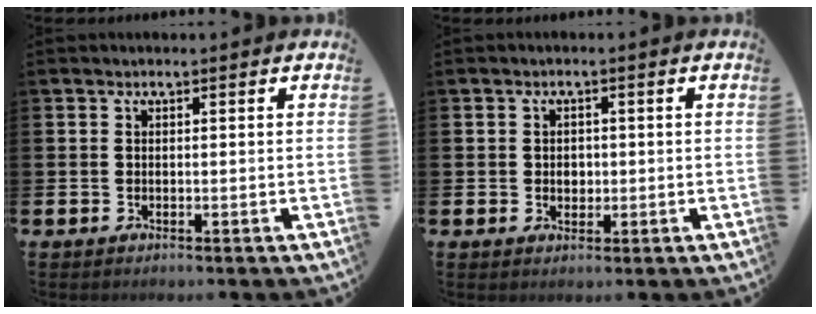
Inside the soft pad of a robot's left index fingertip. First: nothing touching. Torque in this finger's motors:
{"motor_torque": [0.09, 0.05, 0.02, 0.03]}